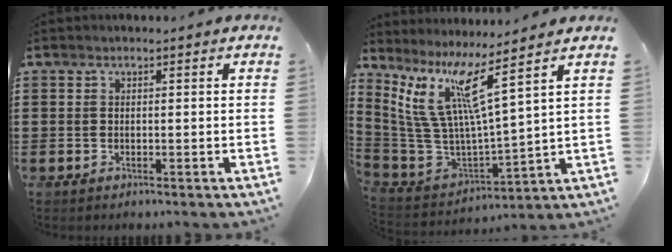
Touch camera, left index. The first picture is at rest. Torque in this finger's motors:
{"motor_torque": [1.09, 0.28, 0.36, 0.21]}